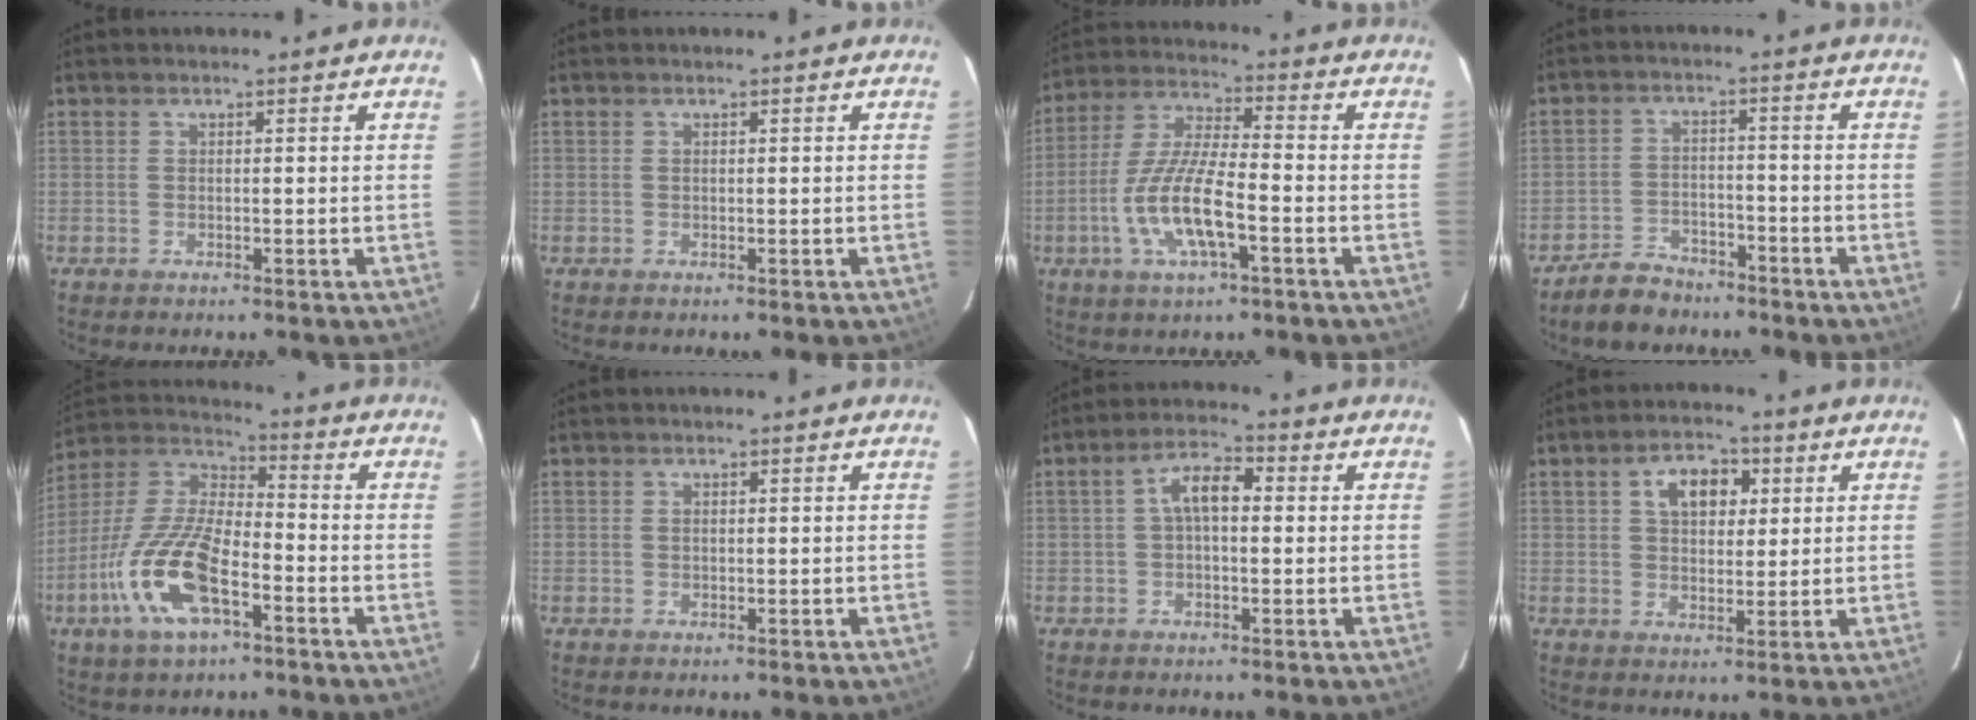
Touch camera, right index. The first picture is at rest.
{"total": 0.0}
{"total": 12.8, "force": [-4.4, 3.3, 11.5], "torque": [-0.243, -0.005, -0.085]}
{"total": 6.5, "force": [-5.3, 3.5, 1.4], "torque": [-0.051, 0.015, -0.083]}
{"total": 16.7, "force": [-7.2, 6.6, 13.6], "torque": [-0.292, -0.008, -0.143]}
{"total": 0.6, "force": [0.0, 0.5, 0.3], "torque": [-0.003, 0.002, 0.000]}
{"total": 5.9, "force": [0.5, 2.9, 5.2], "torque": [-0.098, 0.021, 0.008]}
{"total": 7.4, "force": [2.6, 4.7, 5.1], "torque": [-0.083, 0.026, 0.045]}